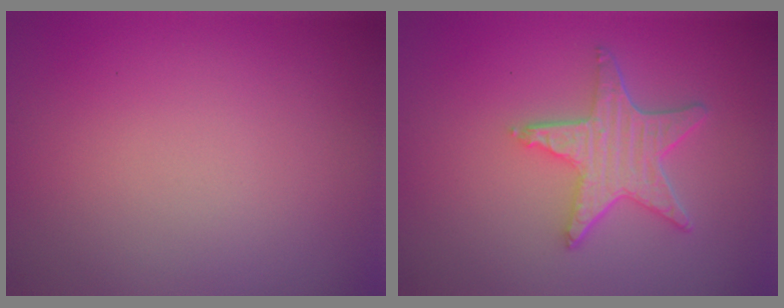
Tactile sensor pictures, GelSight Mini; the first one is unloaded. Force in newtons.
{"total": 4.8, "press": 3.9, "slide": 2.8}